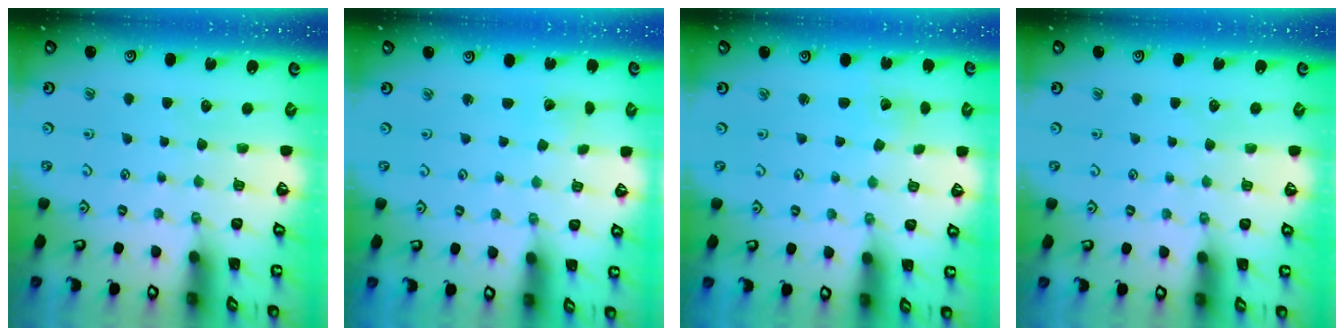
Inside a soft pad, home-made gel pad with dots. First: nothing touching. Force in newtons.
{"total": 1.7, "press": 1.7, "slide": 0.1}
{"total": 1.6, "press": 1.6, "slide": 0.2}
{"total": 0.0}